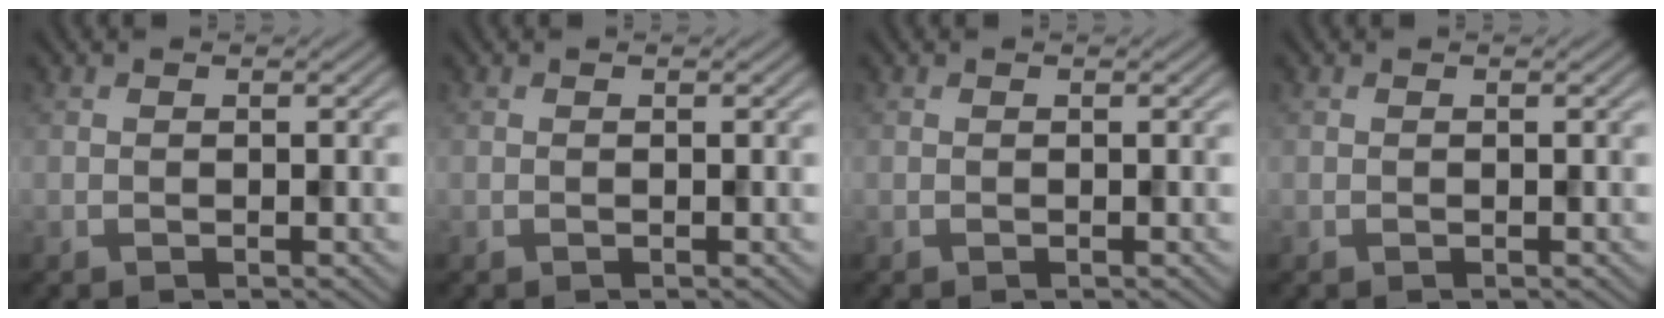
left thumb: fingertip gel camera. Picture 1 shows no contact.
{"total": 0.0}
{"total": 0.0}
{"total": 0.0}